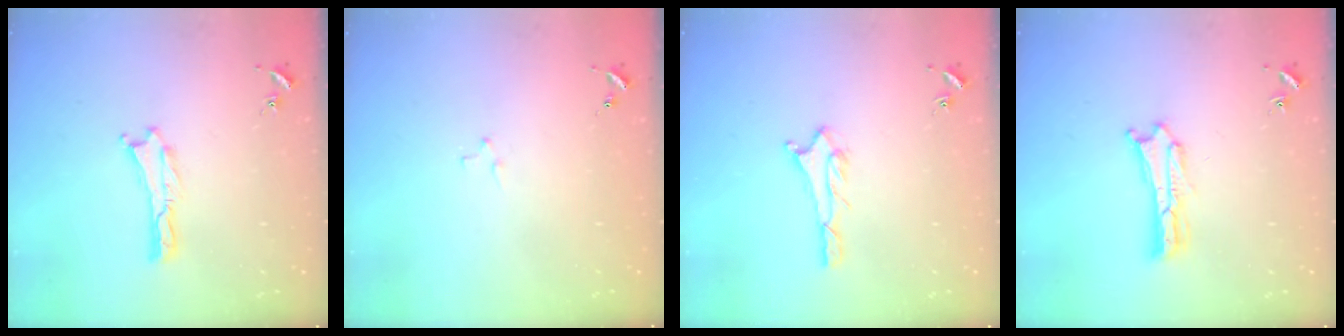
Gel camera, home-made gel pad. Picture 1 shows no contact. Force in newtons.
{"total": 2.1, "press": 2.1, "slide": 0.2}
{"total": 1.6, "press": 1.6, "slide": 0.1}
{"total": 1.2, "press": 1.2, "slide": 0.2}